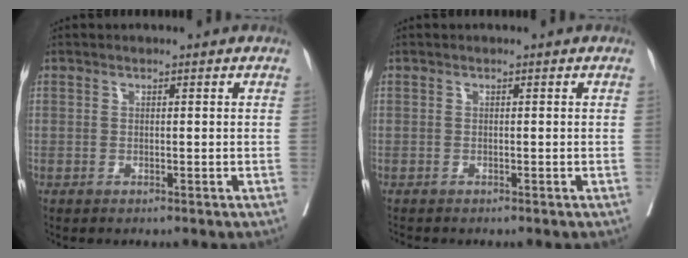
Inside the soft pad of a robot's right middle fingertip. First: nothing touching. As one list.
[{"total": 0.7, "force": [-0.6, 0.1, 0.1], "torque": [-0.007, -0.002, -0.013]}]